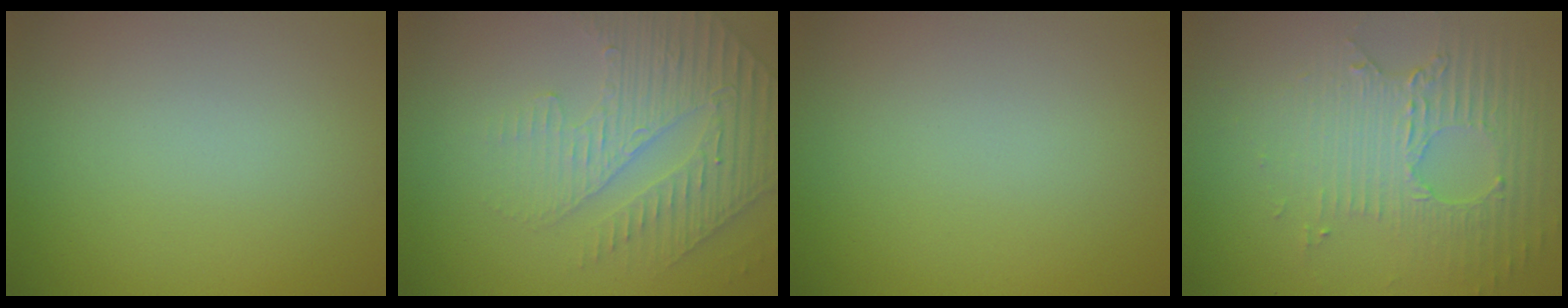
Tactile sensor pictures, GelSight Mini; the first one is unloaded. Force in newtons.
{"total": 4.6, "press": 3.3, "slide": 3.2}
{"total": 0.0}
{"total": 5.2, "press": 3.3, "slide": 4.0}